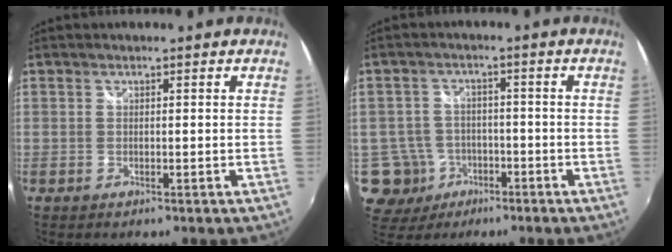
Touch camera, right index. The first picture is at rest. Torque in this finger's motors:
{"motor_torque": [-0.46, 0.10, -1.05, -0.21]}